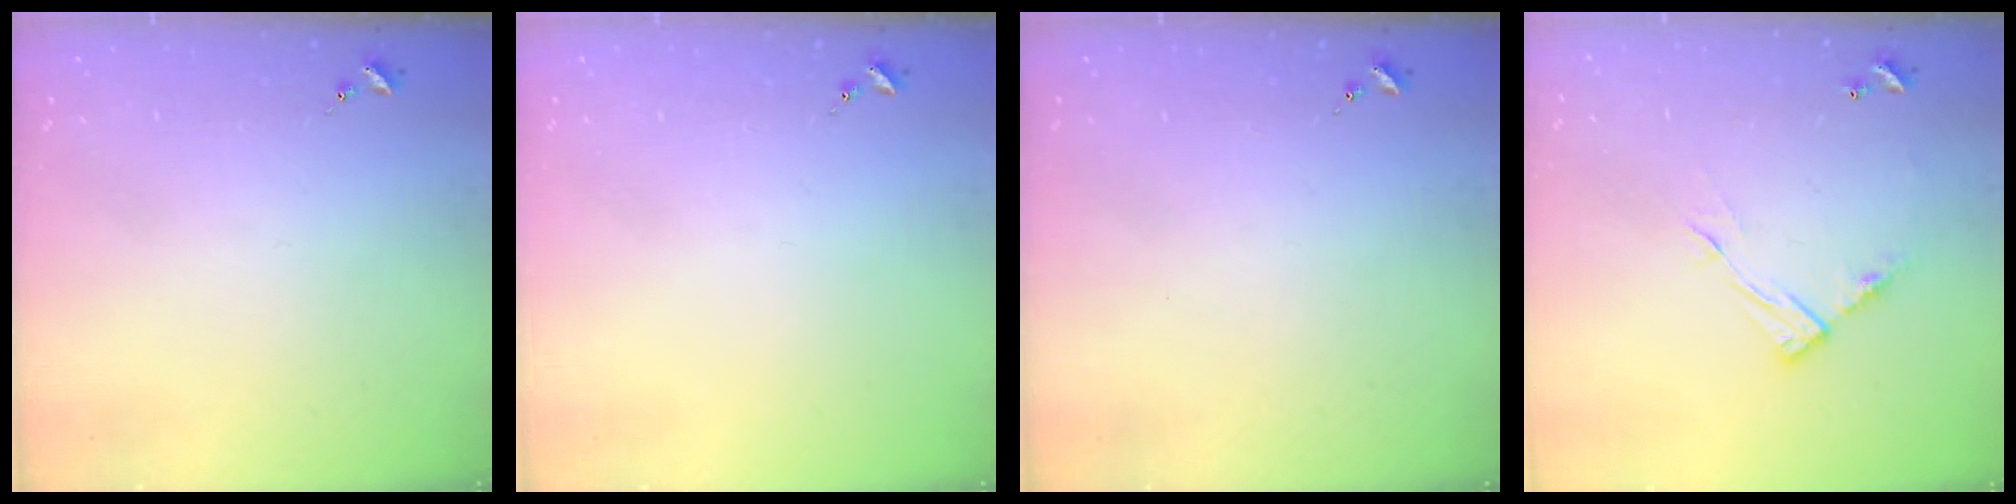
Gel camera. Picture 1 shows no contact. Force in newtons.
{"total": 0.0}
{"total": 0.0}
{"total": 10.0, "press": 10.0, "slide": 0.5}